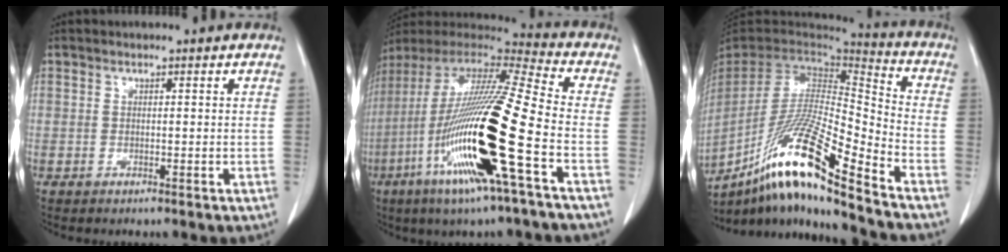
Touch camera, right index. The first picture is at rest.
{"total": 24.3, "force": [-7.6, 0.8, 23.1], "torque": [-0.469, -0.040, -0.150]}
{"total": 20.7, "force": [-14.0, 0.4, 15.3], "torque": [-0.313, -0.030, -0.263]}